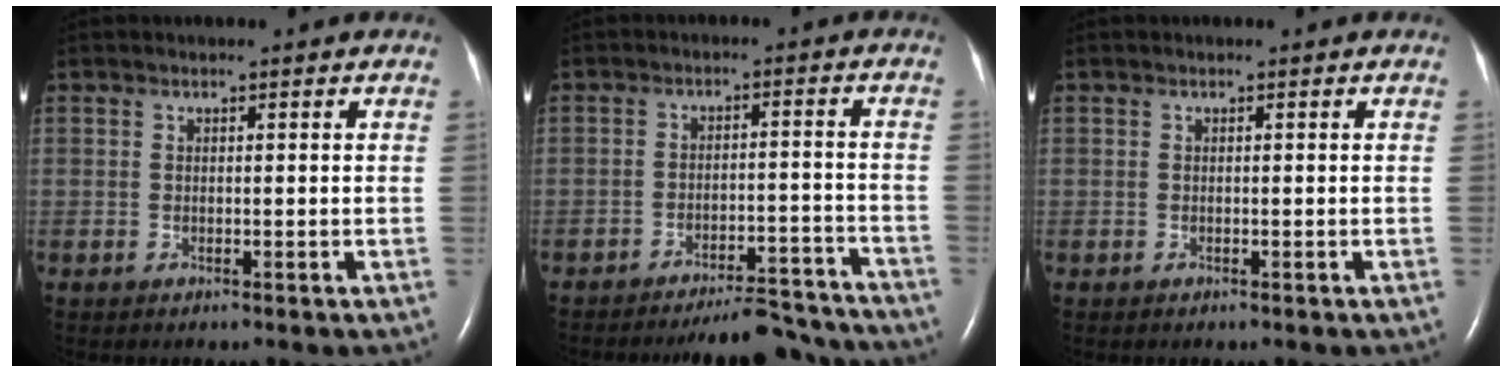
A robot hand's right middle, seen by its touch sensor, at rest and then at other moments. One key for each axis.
{"total": 10.6, "fx": -10.2, "fy": 1.6, "fz": 2.2, "tx": -0.014, "ty": 0.015, "tz": -0.137}
{"total": 0.0}